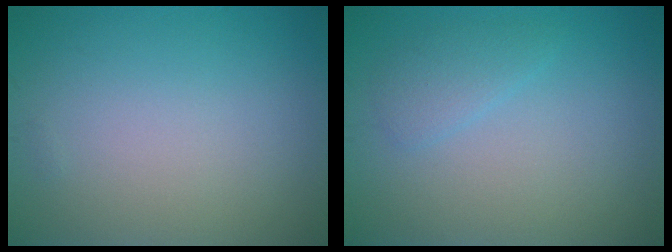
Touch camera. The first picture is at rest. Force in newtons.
{"total": 1.6, "press": 1.6, "slide": 0.2}